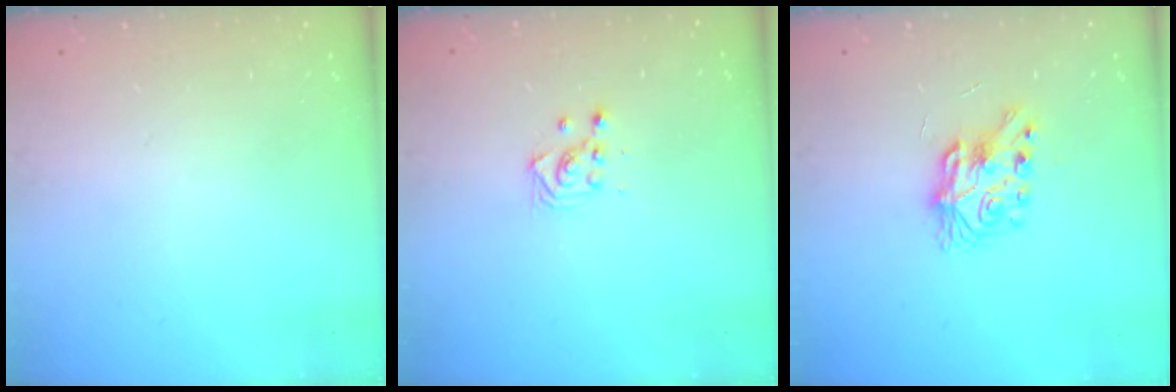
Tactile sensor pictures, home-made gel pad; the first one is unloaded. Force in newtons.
{"total": 3.0, "press": 2.9, "slide": 0.8}
{"total": 7.8, "press": 7.8, "slide": 0.5}